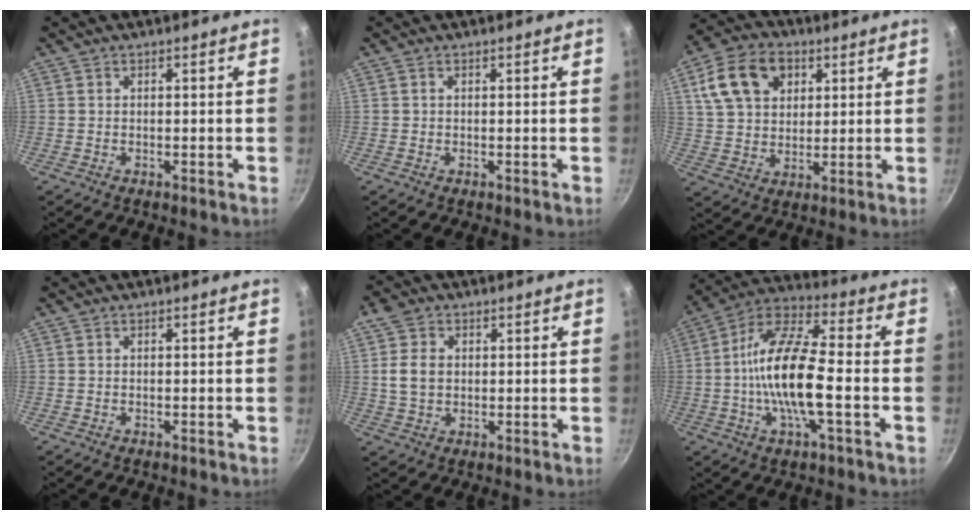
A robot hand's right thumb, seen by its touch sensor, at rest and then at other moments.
{"total": 0.0}
{"total": 12.3, "force": [3.8, 9.1, 7.3], "torque": [-0.108, 0.008, 0.058]}
{"total": 0.0}
{"total": 5.9, "force": [0.9, 4.6, 3.7], "torque": [-0.056, -0.001, 0.013]}
{"total": 16.4, "force": [-2.4, 5.4, 15.3], "torque": [-0.289, 0.032, -0.062]}